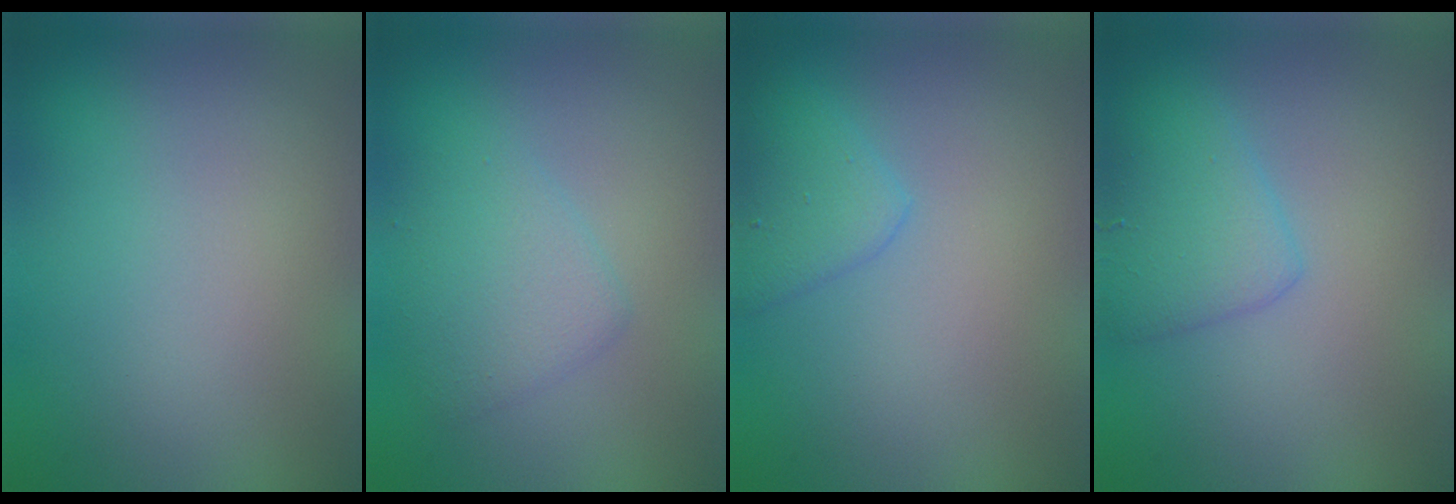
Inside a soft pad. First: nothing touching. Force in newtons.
{"total": 2.8, "press": 2.8, "slide": 0.2}
{"total": 2.3, "press": 2.3, "slide": 0.1}
{"total": 2.9, "press": 2.9, "slide": 0.1}